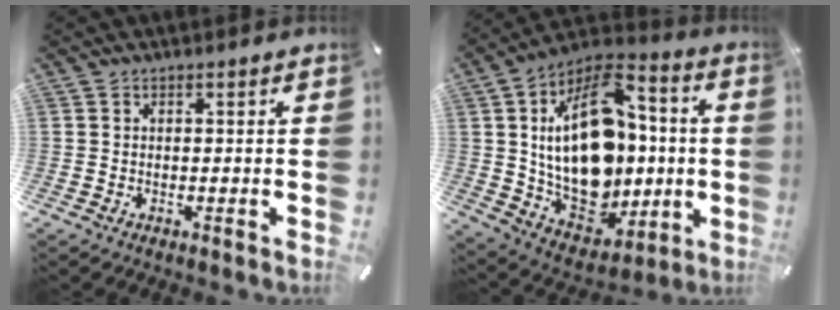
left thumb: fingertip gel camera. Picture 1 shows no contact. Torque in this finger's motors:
{"motor_torque": [2.50, 2.50, 1.75, -1.02, 0.81]}